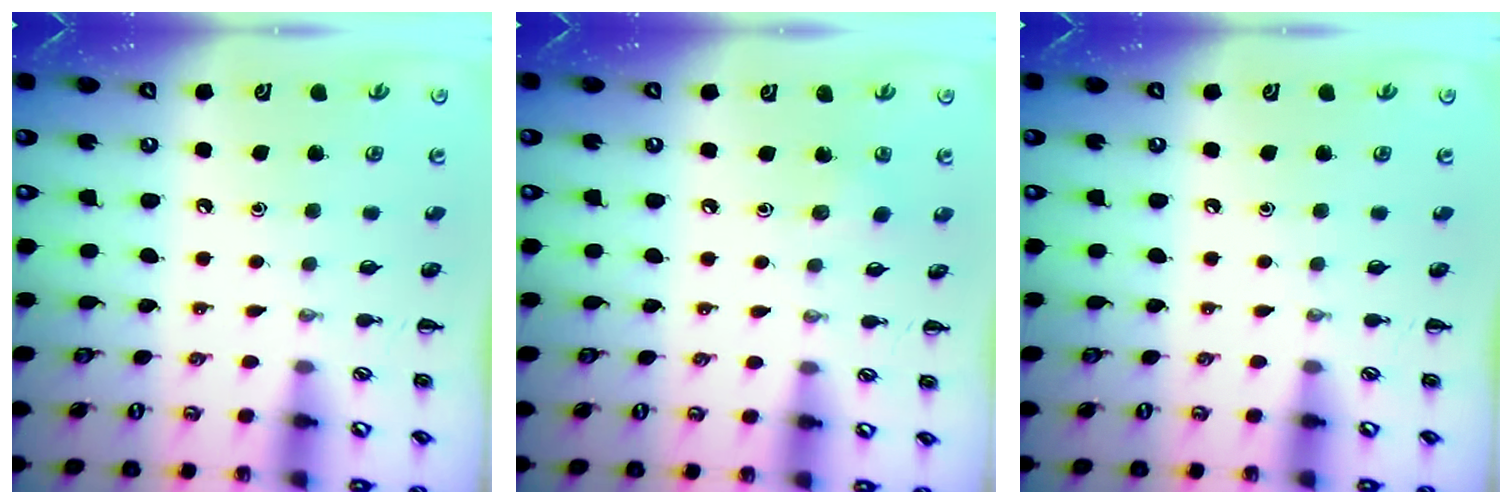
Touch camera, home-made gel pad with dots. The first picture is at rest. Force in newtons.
{"total": 2.5, "press": 2.4, "slide": 0.8}
{"total": 0.0}